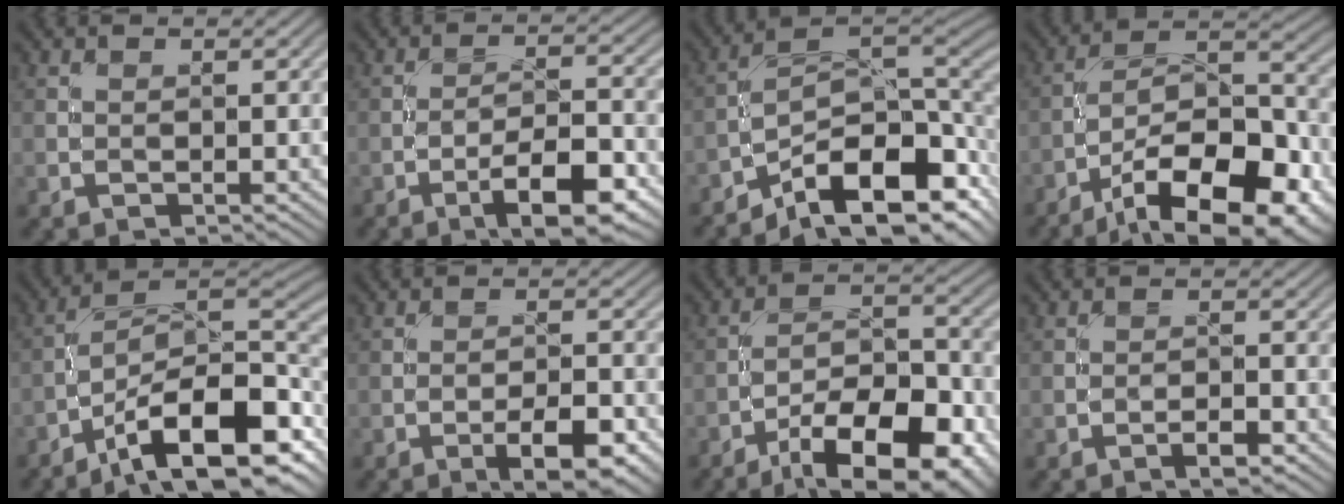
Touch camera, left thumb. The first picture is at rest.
{"total": 9.1, "force": [-5.2, 2.6, 7.0], "torque": [-0.109, 0.006, -0.084]}
{"total": 13.4, "force": [-6.8, 6.0, 9.9], "torque": [-0.161, -0.013, -0.114]}
{"total": 17.5, "force": [-10.5, 7.1, 12.1], "torque": [-0.175, -0.015, -0.167]}
{"total": 15.1, "force": [-7.8, 5.8, 11.5], "torque": [-0.187, -0.012, -0.144]}
{"total": 6.0, "force": [-3.3, 1.8, 4.6], "torque": [-0.072, 0.006, -0.046]}
{"total": 16.1, "force": [-10.4, 6.3, 10.5], "torque": [-0.163, -0.019, -0.157]}
{"total": 2.4, "force": [-1.5, 0.5, 1.7], "torque": [-0.033, 0.004, -0.031]}